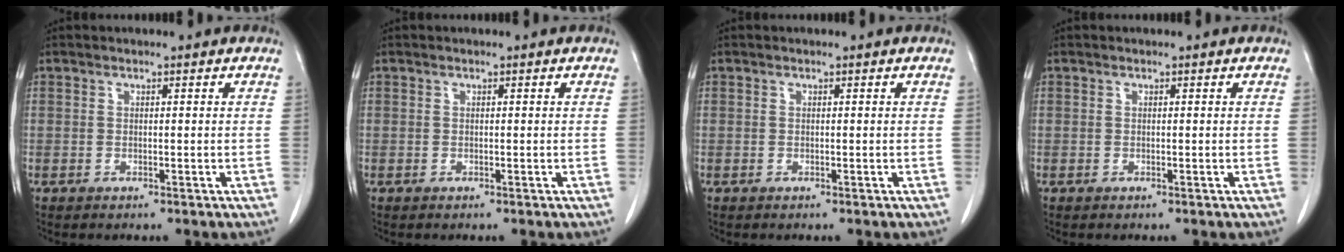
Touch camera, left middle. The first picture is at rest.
{"total": 0.0}
{"total": 0.0}
{"total": 0.0}